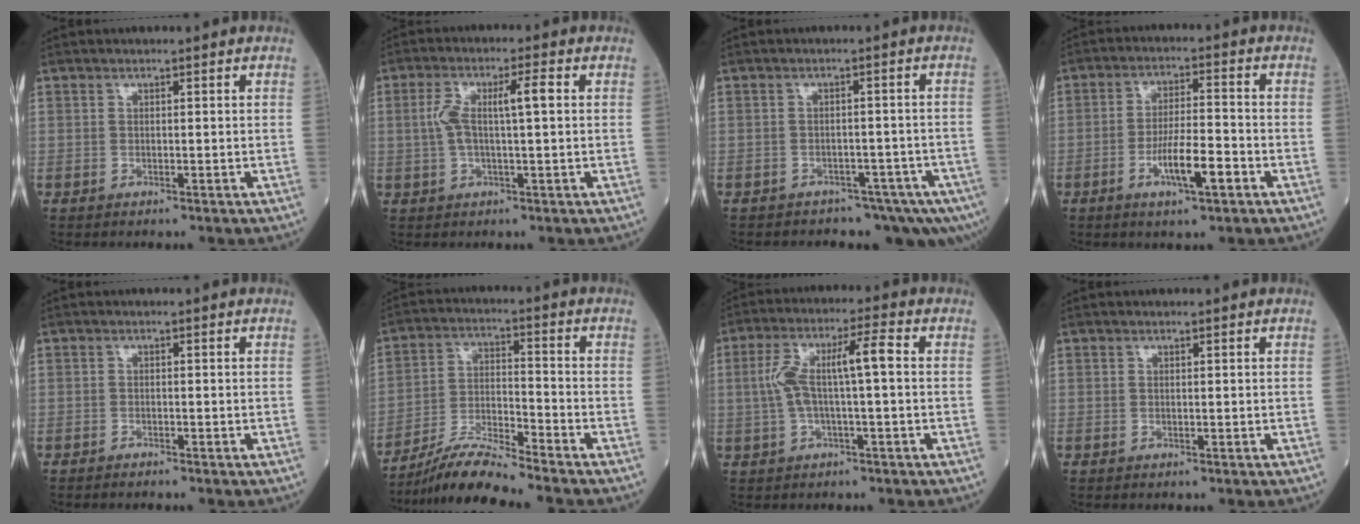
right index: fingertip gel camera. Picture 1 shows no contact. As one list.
[{"total": 6.3, "force": [0.7, 1.0, 6.2], "torque": [-0.132, 0.022, 0.013]}, {"total": 8.7, "force": [-7.0, 4.2, 3.1], "torque": [-0.022, 0.021, -0.086]}, {"total": 7.5, "force": [-3.2, 1.1, 6.6], "torque": [-0.119, -0.001, -0.056]}, {"total": 0.9, "force": [-0.9, 0.0, 0.2], "torque": [-0.008, -0.001, -0.015]}, {"total": 8.9, "force": [-8.2, -1.0, 3.4], "torque": [-0.070, -0.012, -0.155]}, {"total": 8.3, "force": [0.4, 1.3, 8.1], "torque": [-0.168, 0.032, 0.005]}, {"total": 0.0}]